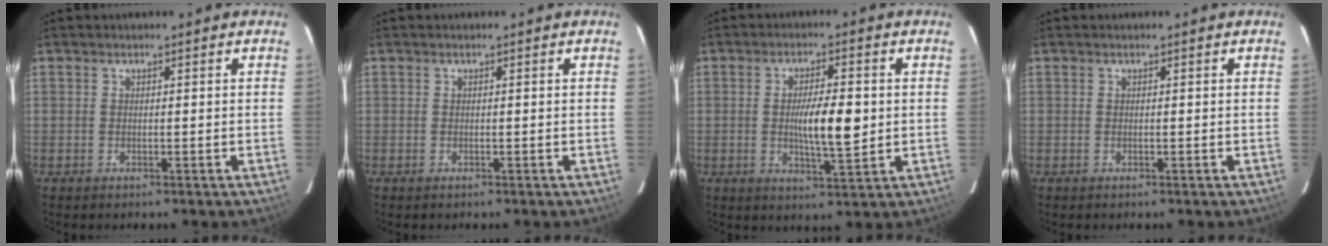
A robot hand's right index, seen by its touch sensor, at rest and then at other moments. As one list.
[{"total": 0.0}, {"total": 7.8, "force": [0.0, 1.7, 7.6], "torque": [-0.132, -0.003, 0.001]}, {"total": 0.0}]